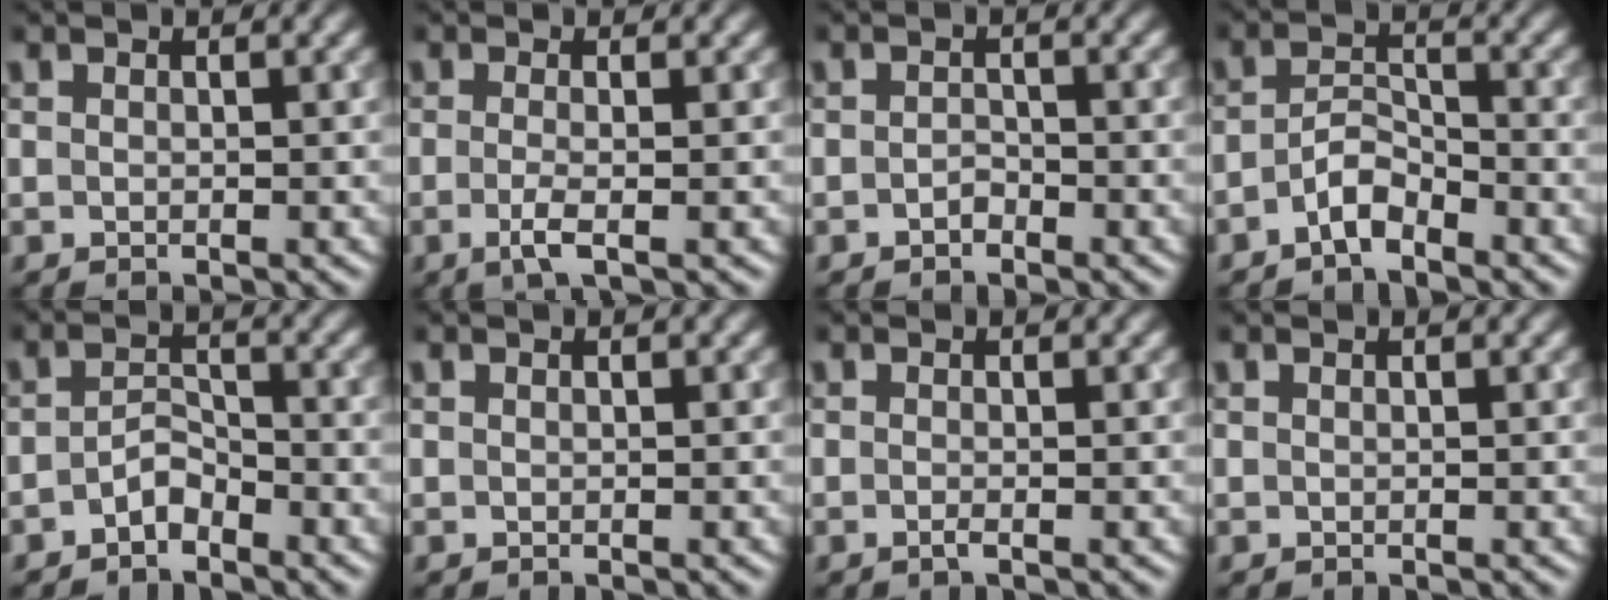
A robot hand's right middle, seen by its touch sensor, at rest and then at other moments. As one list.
[{"total": 2.4, "force": [-0.6, 0.7, 2.2], "torque": [-0.040, -0.005, -0.017]}, {"total": 1.0, "force": [-0.6, 0.5, 0.5], "torque": [-0.010, 0.001, -0.012]}, {"total": 2.8, "force": [-2.0, 1.1, 1.7], "torque": [-0.032, 0.009, -0.042]}, {"total": 2.0, "force": [-1.5, 0.9, 1.0], "torque": [-0.019, 0.009, -0.031]}, {"total": 0.0}, {"total": 0.9, "force": [-0.3, 0.2, 0.8], "torque": [-0.013, -0.004, -0.008]}, {"total": 0.0}]